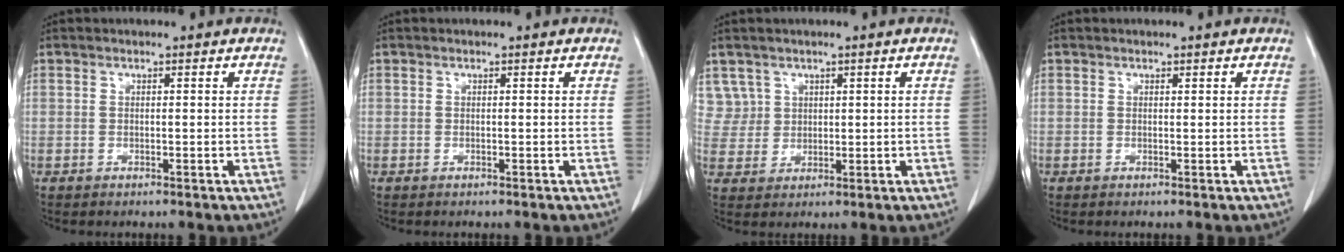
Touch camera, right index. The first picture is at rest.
{"total": 0.0}
{"total": 4.1, "force": [2.1, 3.5, -0.4], "torque": [0.020, 0.007, 0.046]}
{"total": 0.0}